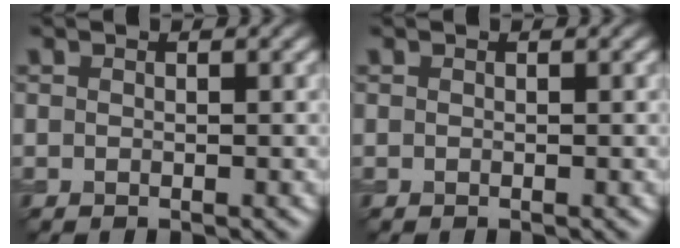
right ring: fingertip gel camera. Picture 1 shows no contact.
{"total": 0.0}